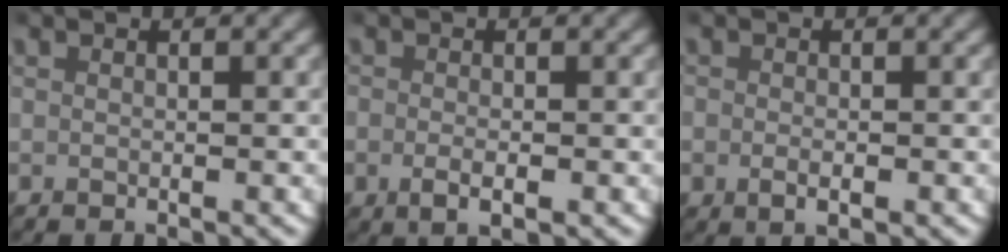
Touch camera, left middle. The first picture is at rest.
{"total": 2.1, "force": [-0.8, 1.1, 1.7], "torque": [-0.038, -0.006, -0.009]}
{"total": 1.9, "force": [-0.6, 1.3, 1.2], "torque": [-0.024, -0.007, -0.006]}